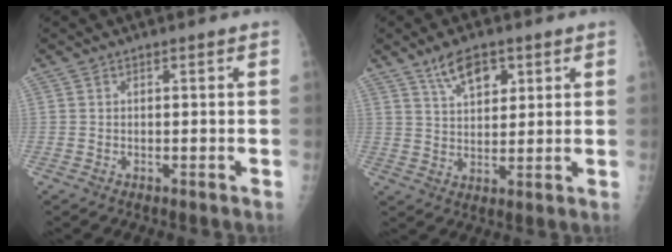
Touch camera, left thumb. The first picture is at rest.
{"total": 7.1, "force": [4.1, 3.6, 4.5], "torque": [-0.059, -0.020, 0.075]}